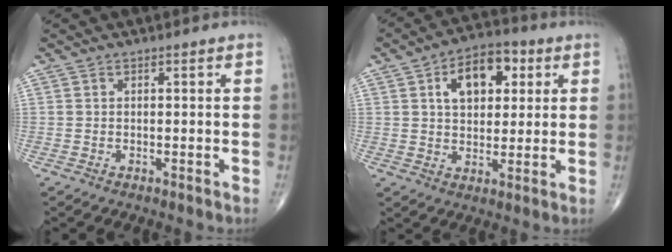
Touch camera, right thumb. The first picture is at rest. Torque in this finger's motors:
{"motor_torque": [-0.20, 1.63, 0.94, 0.57, 0.06]}